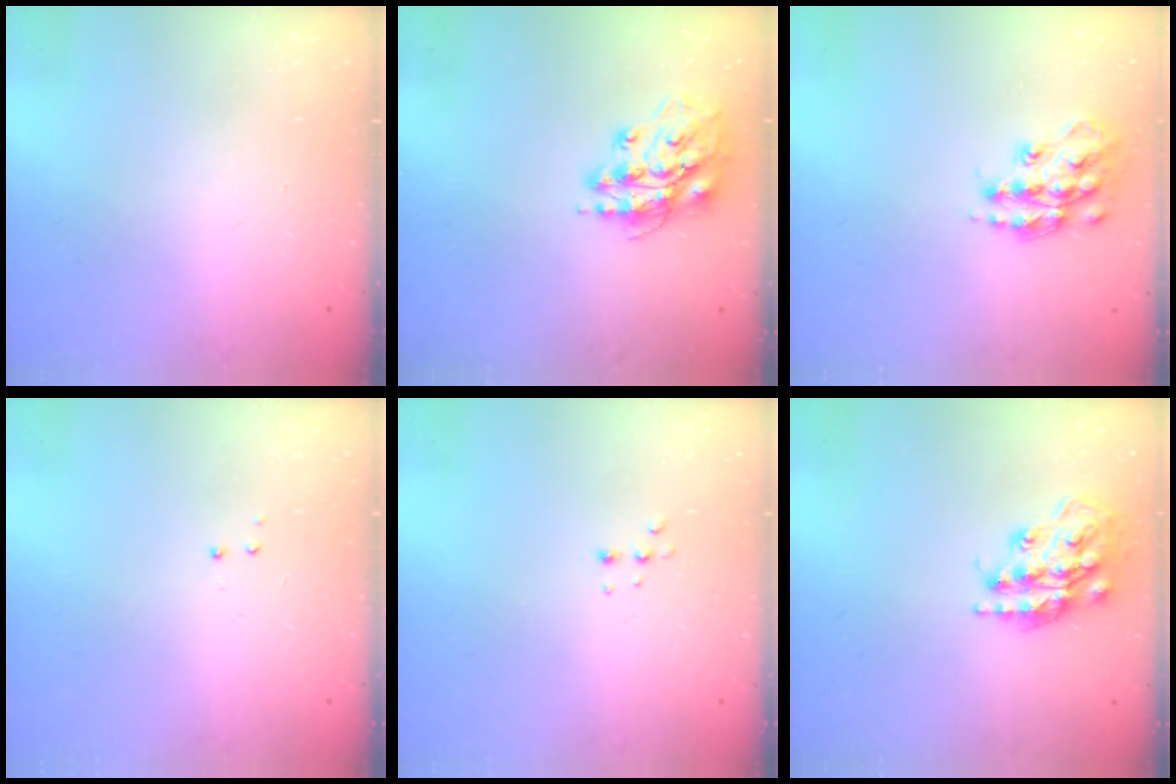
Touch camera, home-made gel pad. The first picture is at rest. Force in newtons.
{"total": 13.9, "press": 13.7, "slide": 2.0}
{"total": 14.6, "press": 14.6, "slide": 0.8}
{"total": 2.9, "press": 2.8, "slide": 0.6}
{"total": 4.2, "press": 4.1, "slide": 0.9}
{"total": 16.2, "press": 16.1, "slide": 1.2}